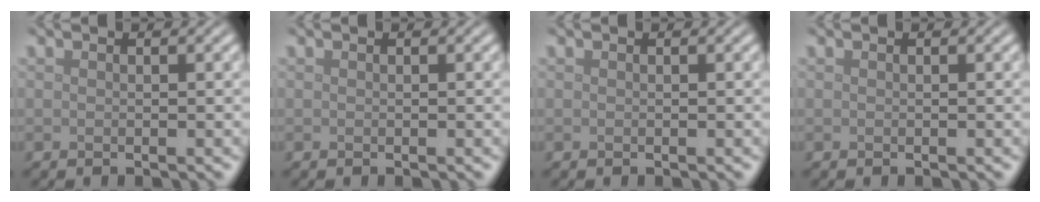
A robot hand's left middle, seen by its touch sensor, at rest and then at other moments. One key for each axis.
{"total": 0.0}
{"total": 0.0}
{"total": 0.0}